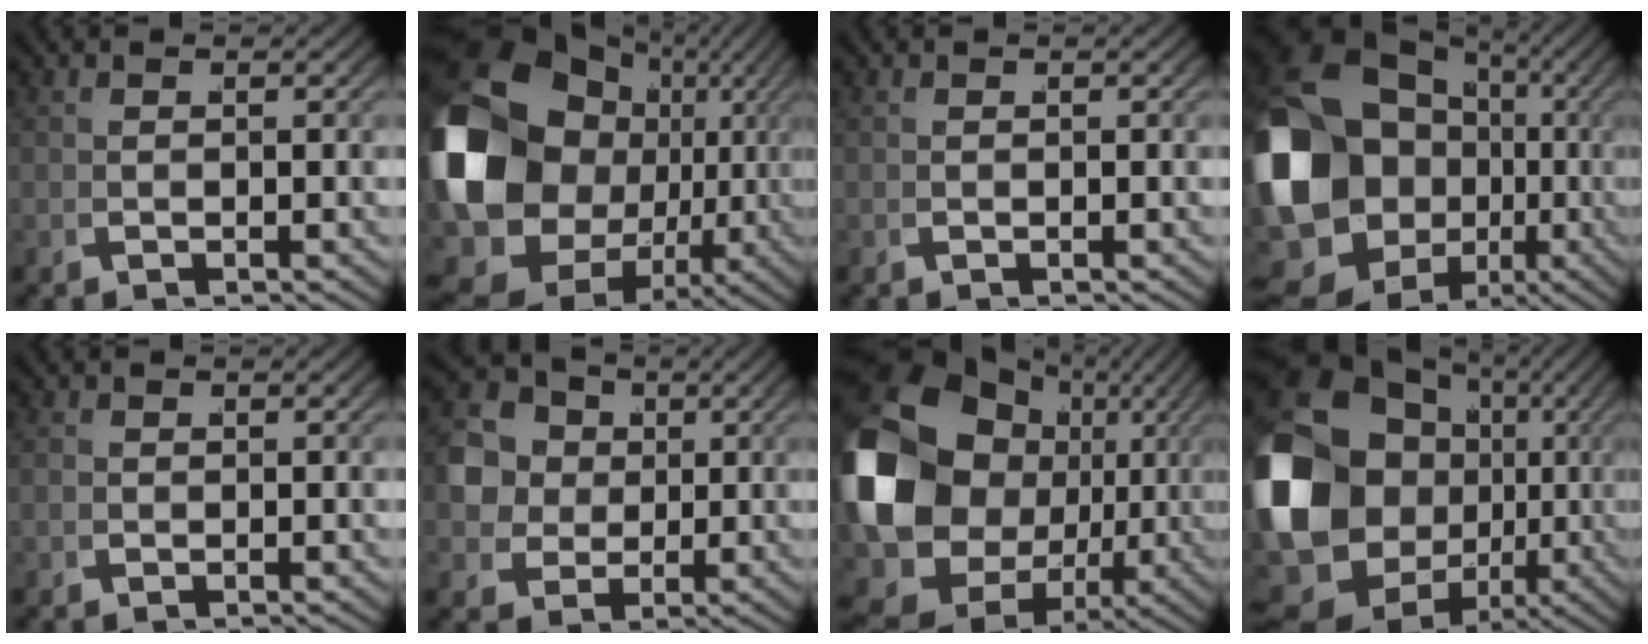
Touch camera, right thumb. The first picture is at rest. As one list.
[{"total": 20.6, "force": [-0.9, 14.8, 14.3], "torque": [-0.306, -0.055, 0.006]}, {"total": 0.0}, {"total": 16.5, "force": [-0.9, 12.5, 10.8], "torque": [-0.276, -0.072, 0.017]}, {"total": 0.5, "force": [0.2, 0.5, 0.1], "torque": [-0.008, -0.008, 0.008]}, {"total": 11.9, "force": [2.1, 10.4, 5.5], "torque": [-0.138, -0.028, 0.035]}, {"total": 18.7, "force": [-0.6, 13.6, 12.8], "torque": [-0.284, -0.055, 0.016]}, {"total": 18.4, "force": [-1.1, 13.6, 12.3], "torque": [-0.293, -0.065, 0.009]}]